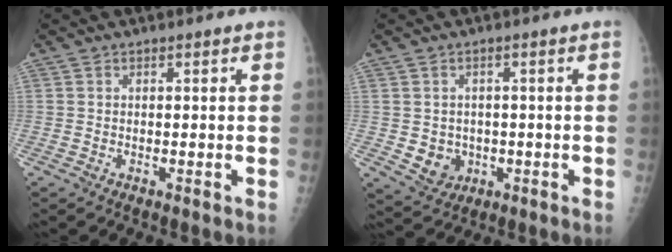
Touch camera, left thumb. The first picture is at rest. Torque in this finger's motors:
{"motor_torque": [0.39, 0.39, 0.25, 0.08, 0.00]}